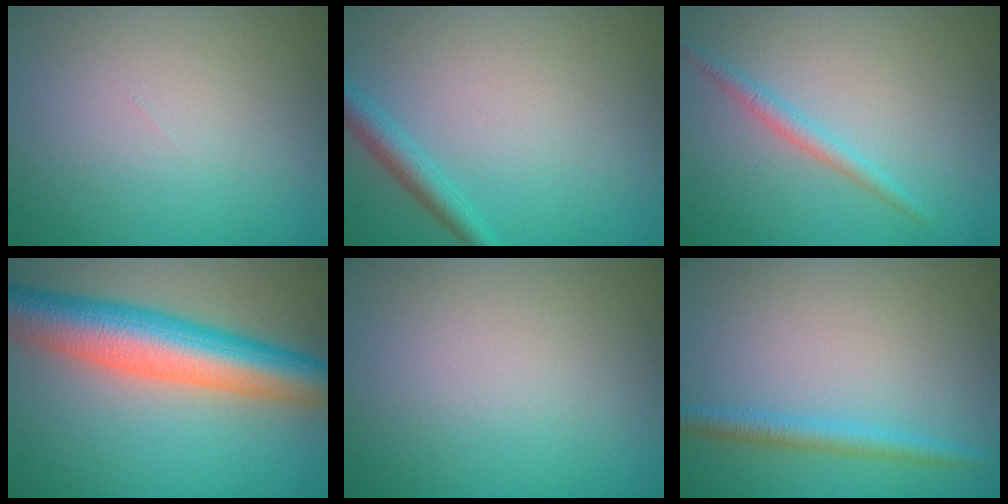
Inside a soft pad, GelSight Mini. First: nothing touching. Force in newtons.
{"total": 2.0, "press": 2.0, "slide": 0.1}
{"total": 1.4, "press": 1.4, "slide": 0.1}
{"total": 9.0, "press": 8.9, "slide": 0.3}
{"total": 0.0}
{"total": 2.0, "press": 2.0, "slide": 0.2}